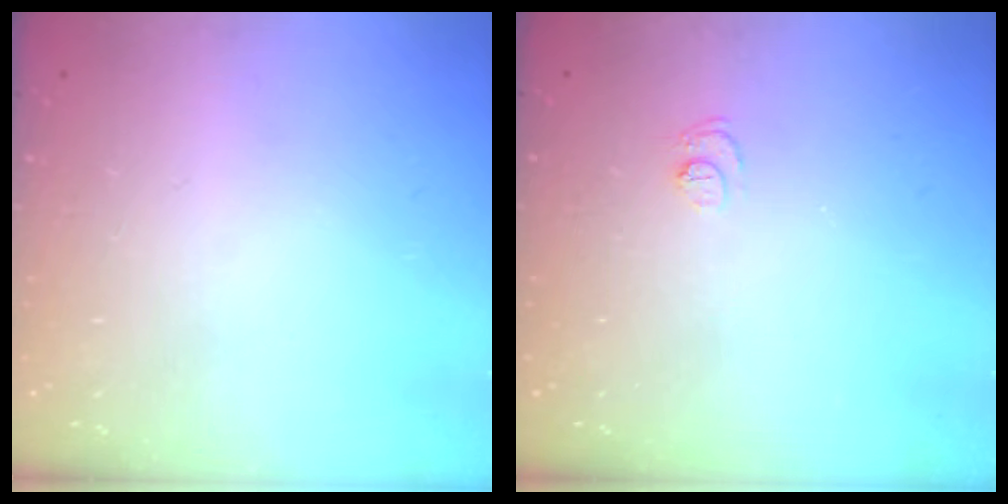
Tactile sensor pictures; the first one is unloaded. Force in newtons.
{"total": 4.8, "press": 4.8, "slide": 0.4}